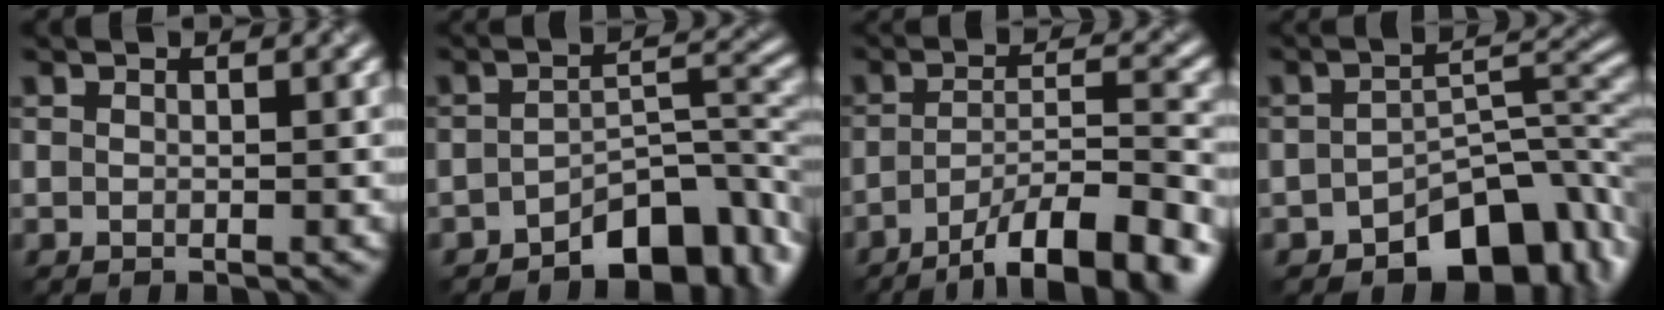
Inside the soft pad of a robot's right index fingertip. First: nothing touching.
{"total": 6.8, "force": [-4.3, 3.1, 4.2], "torque": [-0.046, 0.005, -0.071]}
{"total": 9.3, "force": [-6.3, 2.1, 6.5], "torque": [-0.097, 0.007, -0.102]}
{"total": 8.3, "force": [-5.5, 4.2, 4.6], "torque": [-0.044, -0.001, -0.090]}